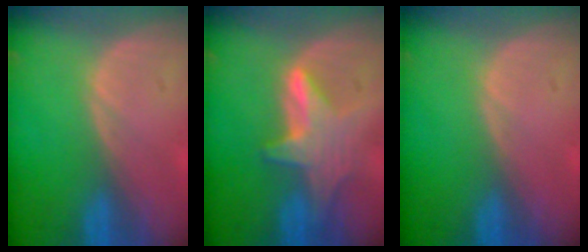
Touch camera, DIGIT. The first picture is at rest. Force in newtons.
{"total": 6.3, "press": 6.1, "slide": 1.5}
{"total": 0.0}